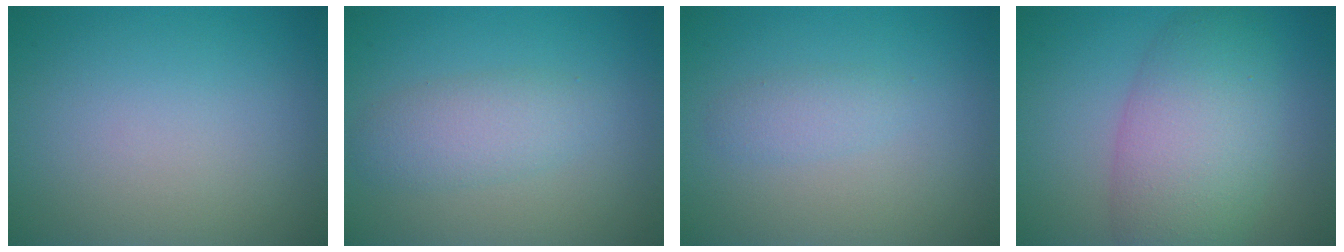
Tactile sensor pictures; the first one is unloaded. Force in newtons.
{"total": 2.8, "press": 2.8, "slide": 0.1}
{"total": 1.3, "press": 1.3, "slide": 0.0}
{"total": 7.4, "press": 7.4, "slide": 0.3}